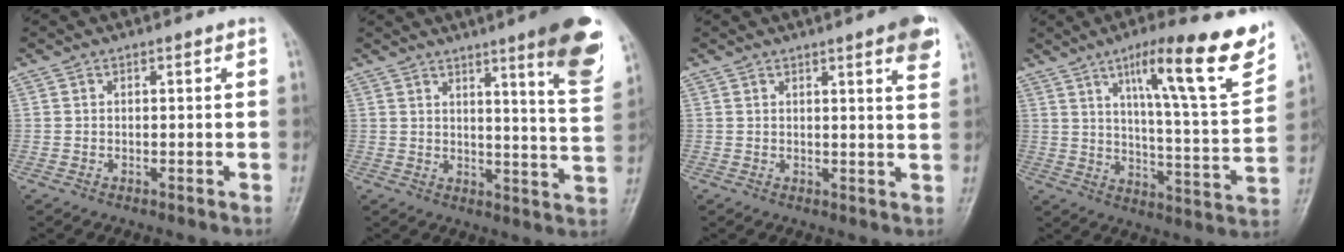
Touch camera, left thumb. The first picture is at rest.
{"total": 14.0, "force": [7.9, 1.5, 11.5], "torque": [-0.132, -0.045, 0.103]}
{"total": 6.4, "force": [3.6, 1.0, 5.2], "torque": [-0.054, -0.012, 0.042]}
{"total": 19.2, "force": [11.3, 2.9, 15.2], "torque": [-0.200, -0.052, 0.172]}